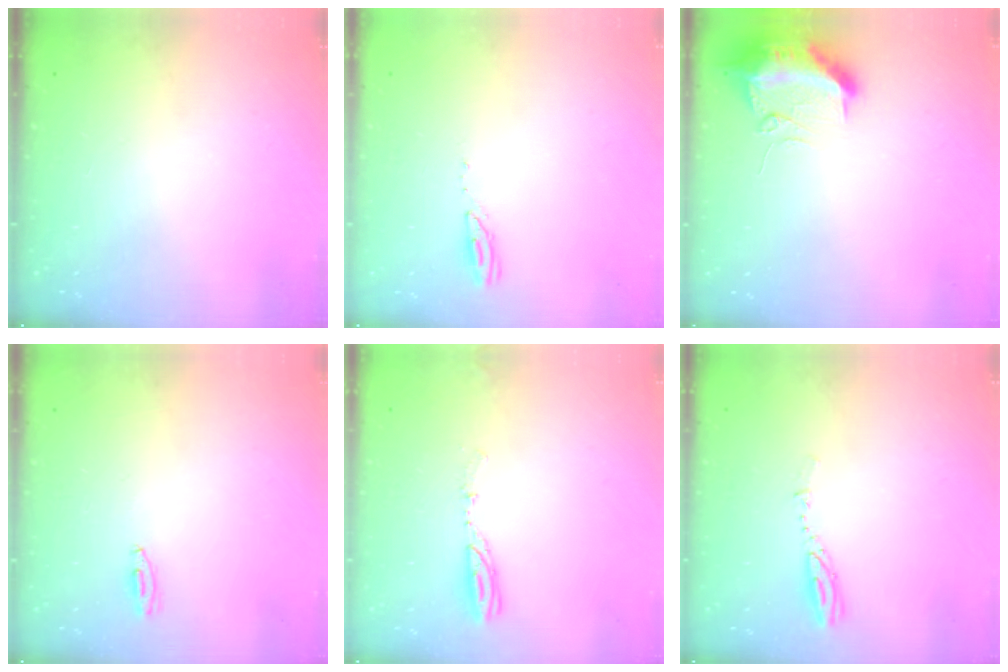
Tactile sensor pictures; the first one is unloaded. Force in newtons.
{"total": 3.0, "press": 2.9, "slide": 0.3}
{"total": 11.6, "press": 11.5, "slide": 1.3}
{"total": 3.1, "press": 2.8, "slide": 1.3}
{"total": 4.8, "press": 4.7, "slide": 1.0}
{"total": 3.6, "press": 3.5, "slide": 0.5}